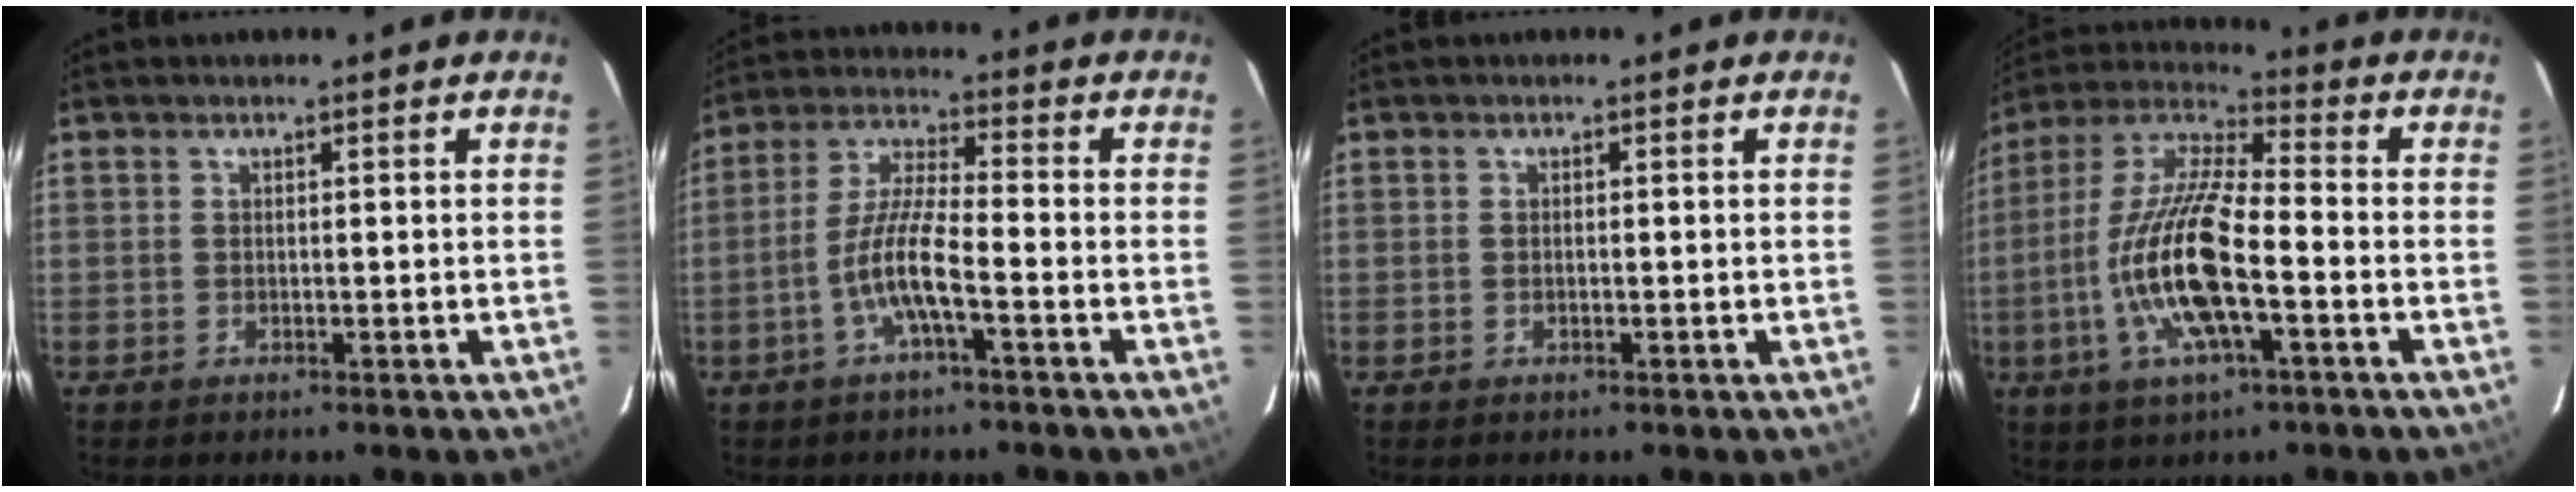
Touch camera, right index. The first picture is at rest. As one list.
[{"total": 8.1, "force": [-3.5, 0.8, 7.3], "torque": [-0.156, 0.006, -0.069]}, {"total": 0.5, "force": [-0.2, 0.1, 0.5], "torque": [-0.009, 0.001, -0.005]}, {"total": 17.5, "force": [-5.0, 4.6, 16.1], "torque": [-0.326, -0.008, -0.103]}]